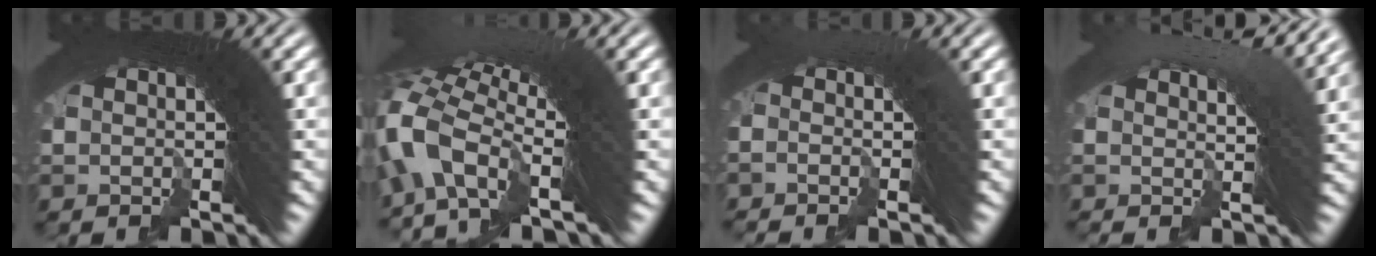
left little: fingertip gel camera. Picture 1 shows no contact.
{"total": 5.7, "force": [-1.6, 3.9, 3.9], "torque": [-0.089, -0.009, -0.033]}
{"total": 1.7, "force": [-1.6, -0.1, 0.5], "torque": [0.021, 0.019, -0.041]}
{"total": 4.4, "force": [2.7, 0.5, 3.4], "torque": [-0.033, 0.018, 0.031]}